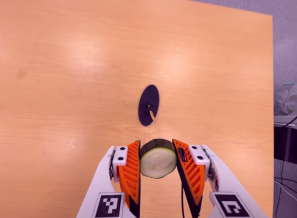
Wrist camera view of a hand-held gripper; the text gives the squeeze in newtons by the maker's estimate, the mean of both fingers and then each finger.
{"total": 12.0, "left": 11.2, "right": 12.8}